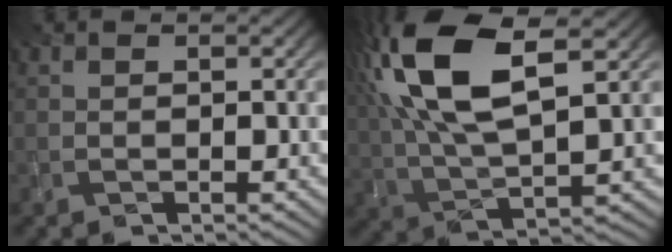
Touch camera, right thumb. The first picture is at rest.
{"total": 15.6, "force": [6.1, 6.3, 12.9], "torque": [-0.299, 0.023, 0.112]}